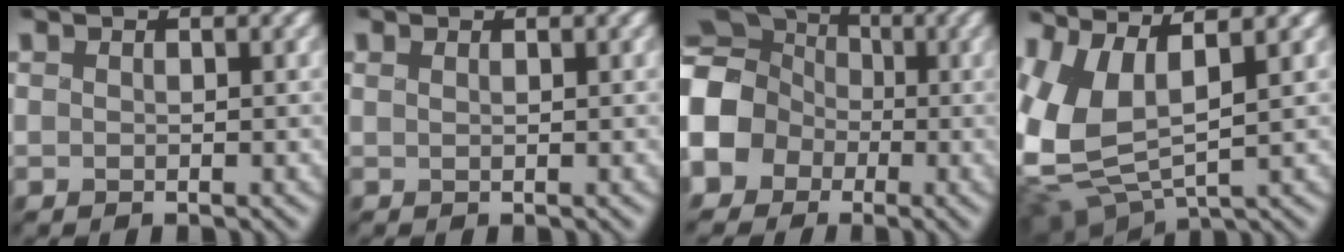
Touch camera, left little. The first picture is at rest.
{"total": 0.0}
{"total": 13.4, "force": [-1.9, 12.0, 5.6], "torque": [-0.152, -0.007, -0.082]}
{"total": 8.1, "force": [1.8, 3.7, 6.9], "torque": [-0.168, 0.002, 0.030]}